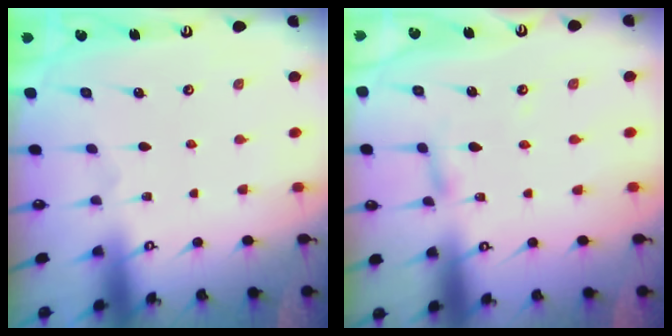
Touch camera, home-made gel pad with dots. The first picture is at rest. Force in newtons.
{"total": 2.5, "press": 2.5, "slide": 0.2}